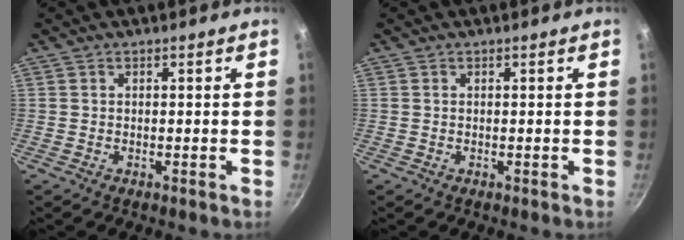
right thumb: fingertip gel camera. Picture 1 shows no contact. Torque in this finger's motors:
{"motor_torque": [-0.67, 0.48, -0.28, 0.00, 0.04]}